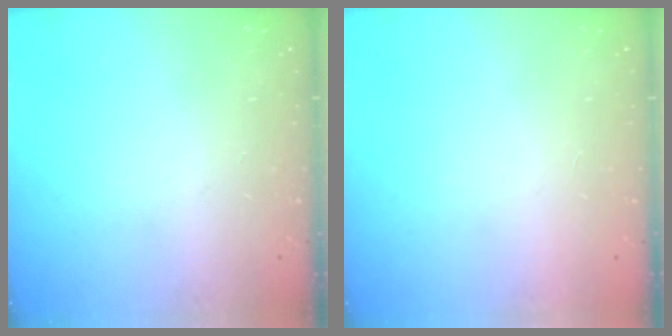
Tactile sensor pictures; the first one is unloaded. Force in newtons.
{"total": 1.5, "press": 1.5, "slide": 0.1}